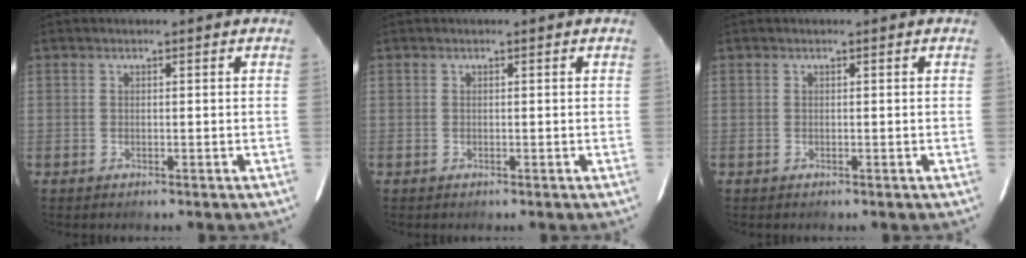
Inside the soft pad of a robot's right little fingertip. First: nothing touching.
{"total": 0.0}
{"total": 0.0}